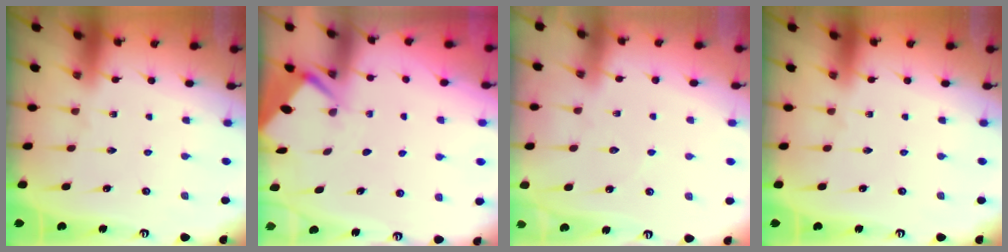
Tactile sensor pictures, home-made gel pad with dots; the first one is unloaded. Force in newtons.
{"total": 2.9, "press": 2.8, "slide": 0.3}
{"total": 3.7, "press": 3.7, "slide": 0.5}
{"total": 0.0}